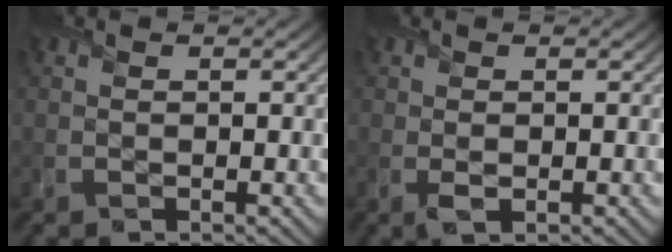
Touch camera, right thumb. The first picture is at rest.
{"total": 1.2, "force": [-0.2, 0.7, 1.0], "torque": [-0.022, -0.007, -0.003]}